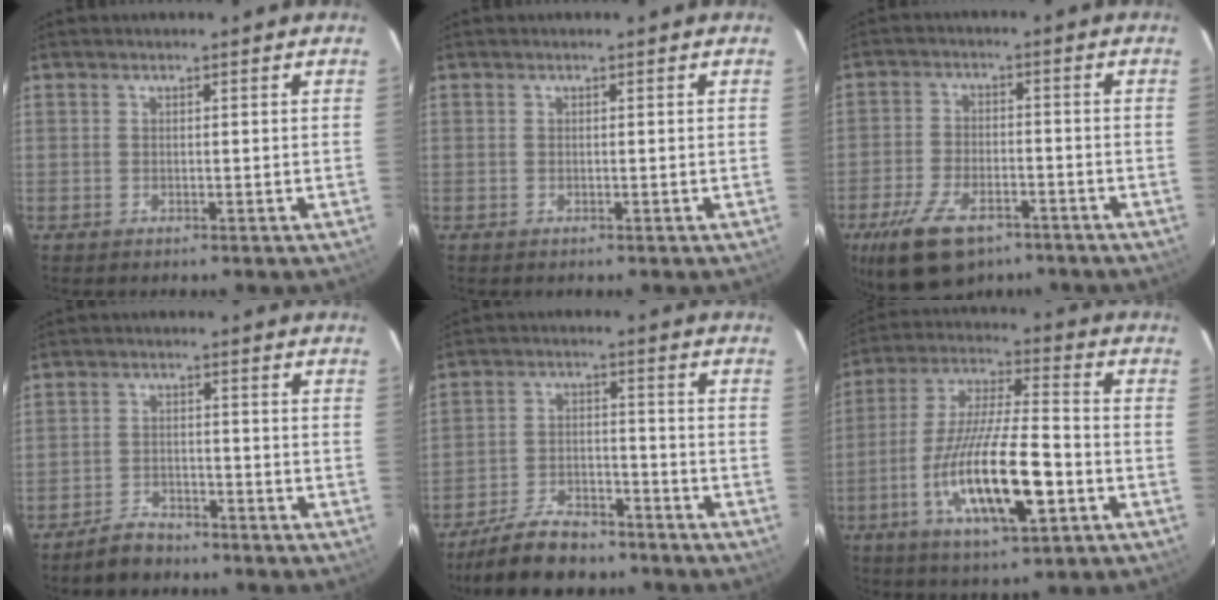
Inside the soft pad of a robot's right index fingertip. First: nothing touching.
{"total": 0.0}
{"total": 13.3, "force": [-8.5, 6.6, 7.8], "torque": [-0.178, -0.016, -0.147]}
{"total": 4.9, "force": [-4.1, 2.3, 1.1], "torque": [-0.039, 0.011, -0.066]}
{"total": 12.4, "force": [-10.3, 4.7, 5.0], "torque": [-0.119, 0.008, -0.164]}
{"total": 18.4, "force": [-6.3, 4.4, 16.7], "torque": [-0.329, -0.015, -0.112]}